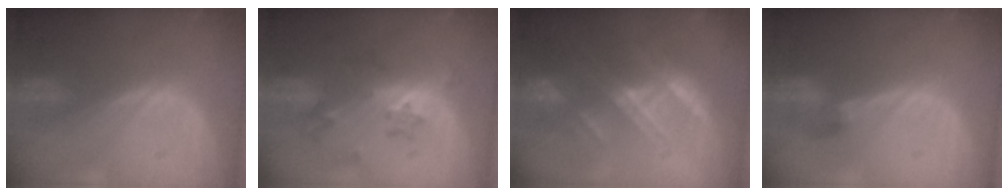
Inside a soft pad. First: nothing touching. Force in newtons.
{"total": 6.9, "press": 6.1, "slide": 3.0}
{"total": 7.3, "press": 6.7, "slide": 2.9}
{"total": 2.9, "press": 2.6, "slide": 1.2}